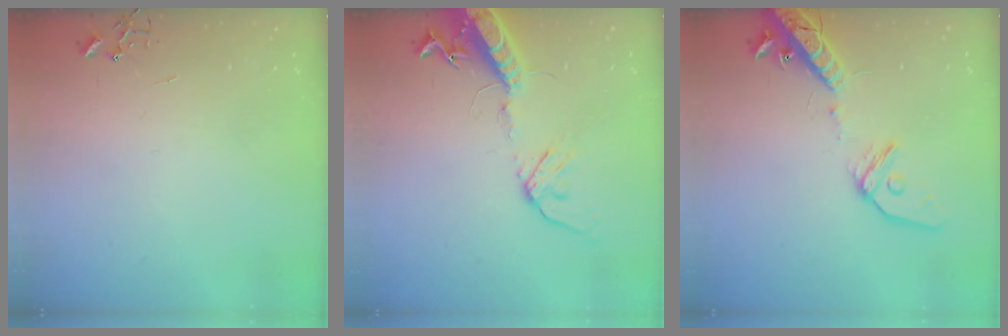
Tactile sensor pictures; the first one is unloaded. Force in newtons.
{"total": 16.2, "press": 15.8, "slide": 3.6}
{"total": 16.7, "press": 16.3, "slide": 3.5}